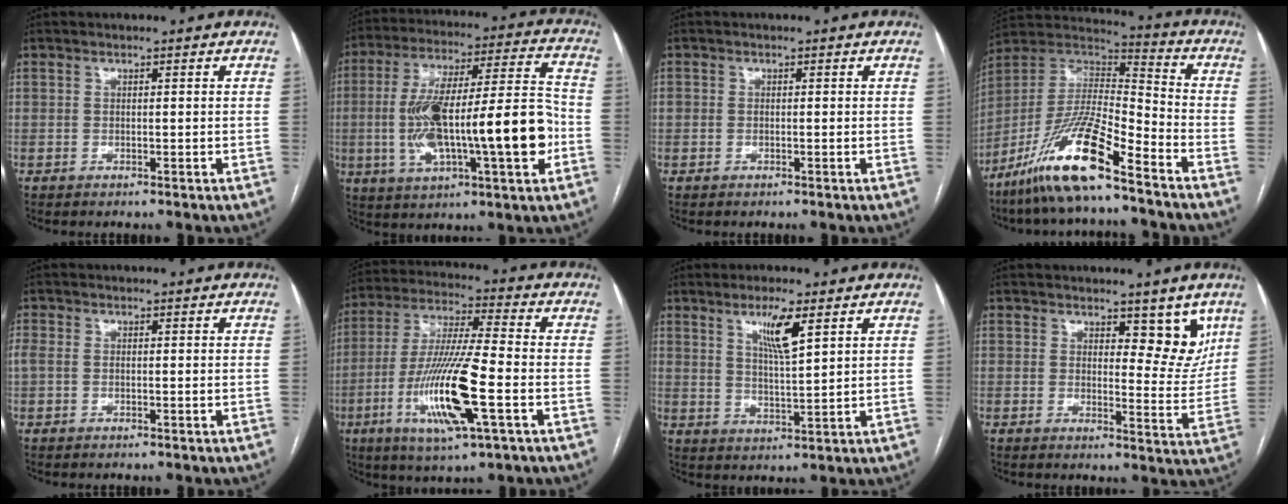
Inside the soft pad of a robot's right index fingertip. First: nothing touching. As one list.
[{"total": 22.1, "force": [-3.9, 3.8, 21.4], "torque": [-0.370, 0.022, -0.050]}, {"total": 1.0, "force": [-0.1, 0.7, 0.6], "torque": [-0.017, 0.007, 0.003]}, {"total": 18.5, "force": [-12.2, 2.6, 13.7], "torque": [-0.295, -0.022, -0.224]}, {"total": 2.6, "force": [0.0, 1.7, 2.0], "torque": [-0.066, 0.014, 0.006]}, {"total": 16.1, "force": [-4.9, 1.2, 15.3], "torque": [-0.313, -0.017, -0.088]}, {"total": 6.1, "force": [3.2, 0.3, 5.2], "torque": [-0.094, -0.008, 0.060]}, {"total": 6.4, "force": [3.9, 2.9, 4.1], "torque": [-0.029, -0.010, 0.053]}]